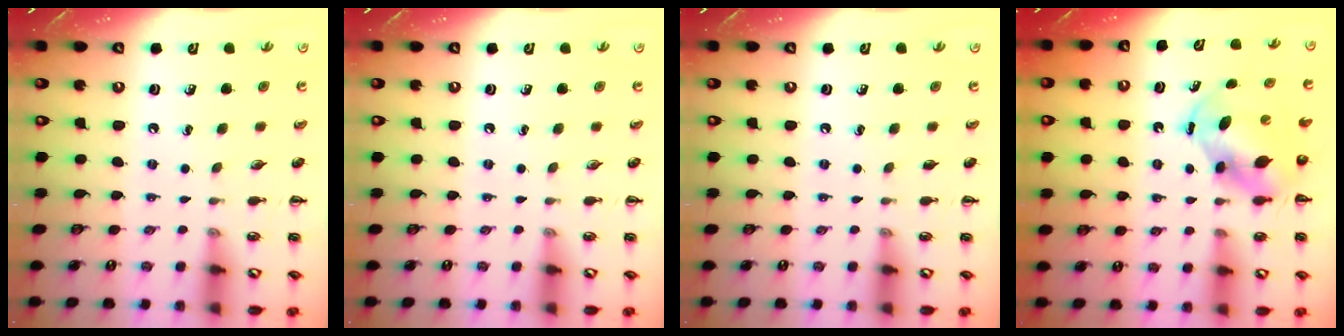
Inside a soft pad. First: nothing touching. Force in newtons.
{"total": 0.0}
{"total": 0.0}
{"total": 5.8, "press": 5.6, "slide": 1.3}